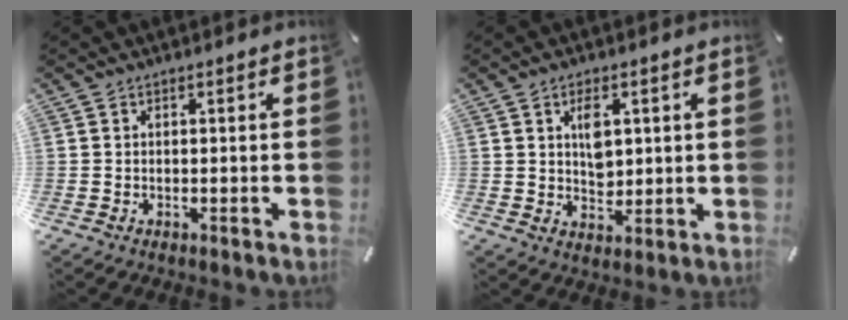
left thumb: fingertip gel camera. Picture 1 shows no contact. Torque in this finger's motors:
{"motor_torque": [0.83, 1.07, 0.45, -0.47, 0.21]}